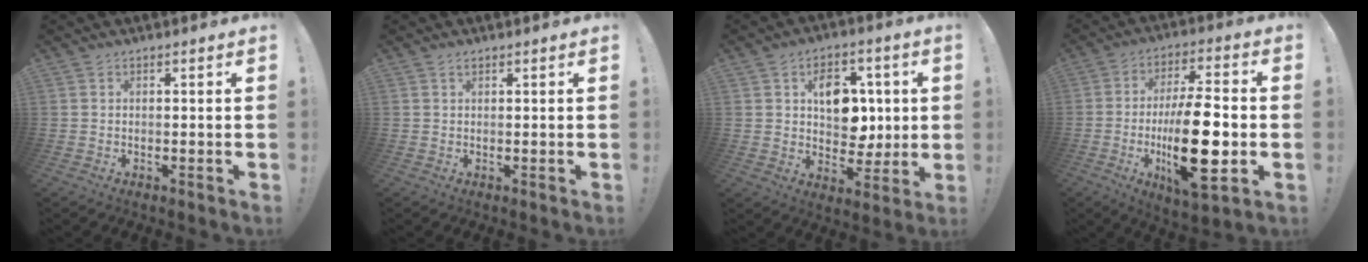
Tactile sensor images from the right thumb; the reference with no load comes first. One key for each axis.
{"total": 0.9, "fx": 0.6, "fy": 0.4, "fz": 0.4, "tx": -0.006, "ty": -0.001, "tz": 0.011}
{"total": 12.3, "fx": 2.8, "fy": 9.6, "fz": 7.3, "tx": -0.088, "ty": -0.008, "tz": 0.059}
{"total": 21.9, "fx": -3.9, "fy": 7.3, "fz": 20.3, "tx": -0.358, "ty": 0.001, "tz": -0.064}